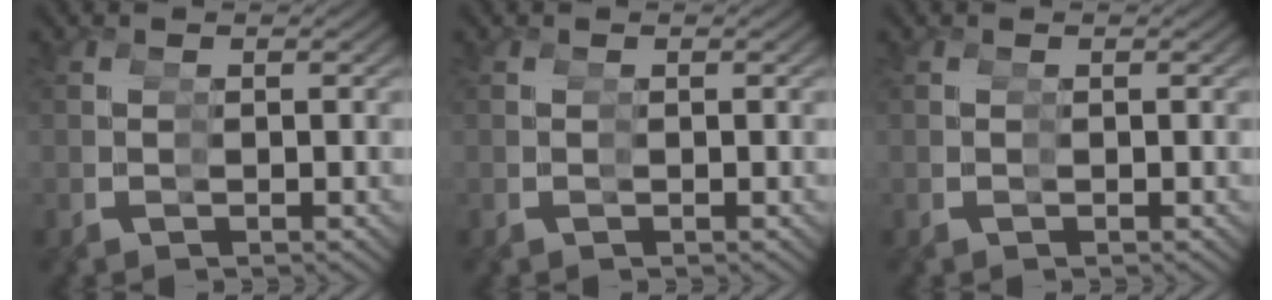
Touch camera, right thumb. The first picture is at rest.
{"total": 0.0}
{"total": 0.0}